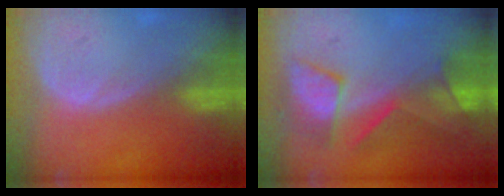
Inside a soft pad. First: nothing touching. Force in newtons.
{"total": 8.1, "press": 7.9, "slide": 1.8}